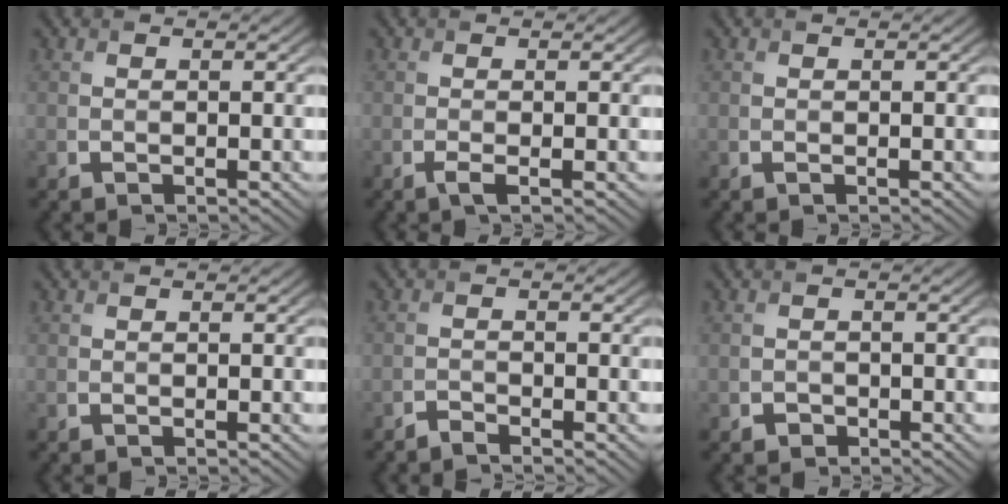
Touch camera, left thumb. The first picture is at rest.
{"total": 1.2, "force": [-0.5, 0.1, 1.1], "torque": [-0.025, -0.003, -0.012]}
{"total": 0.0}
{"total": 0.0}
{"total": 1.2, "force": [-1.2, 0.1, 0.3], "torque": [-0.005, 0.000, -0.027]}
{"total": 1.1, "force": [-0.7, 0.8, 0.2], "torque": [-0.002, -0.001, -0.014]}